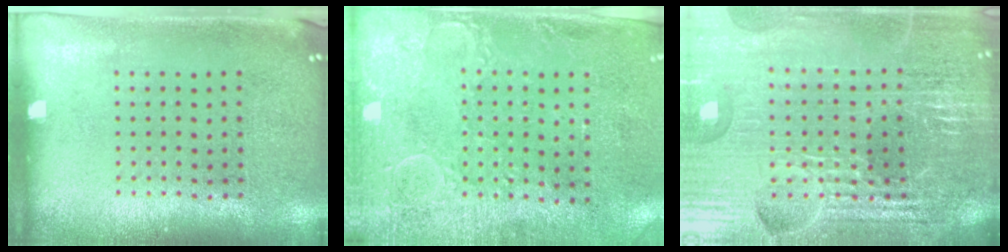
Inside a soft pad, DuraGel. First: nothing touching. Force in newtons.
{"total": 3.0, "press": 2.2, "slide": 2.0}
{"total": 5.2, "press": 4.8, "slide": 2.0}